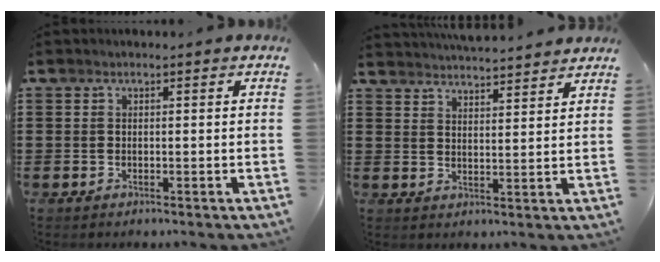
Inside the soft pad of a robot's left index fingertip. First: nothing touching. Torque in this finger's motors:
{"motor_torque": [2.14, 0.00, 0.71, 0.14]}